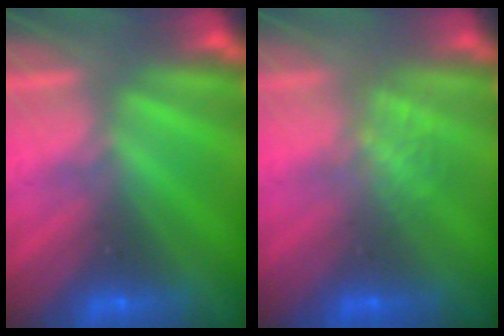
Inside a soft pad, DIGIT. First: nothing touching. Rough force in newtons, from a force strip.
{"total": 1.0}